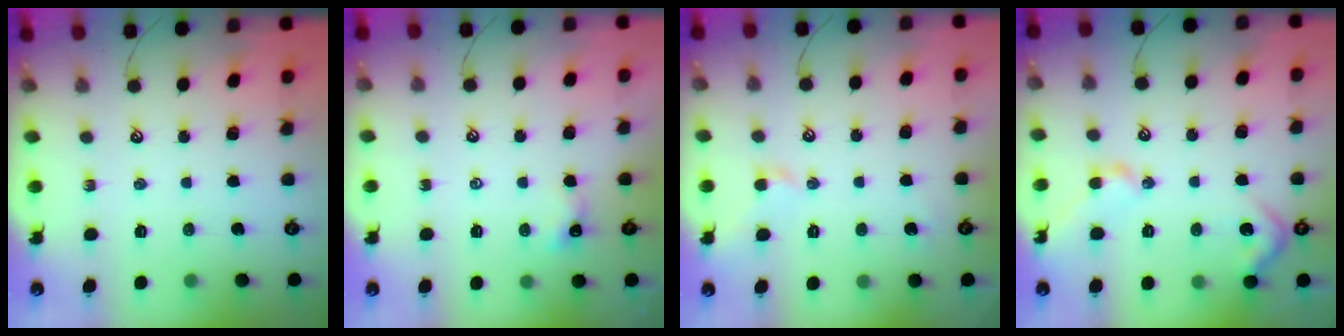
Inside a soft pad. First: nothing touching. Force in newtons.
{"total": 0.8, "press": 0.8, "slide": 0.3}
{"total": 0.9, "press": 0.9, "slide": 0.1}
{"total": 6.4, "press": 6.3, "slide": 1.1}